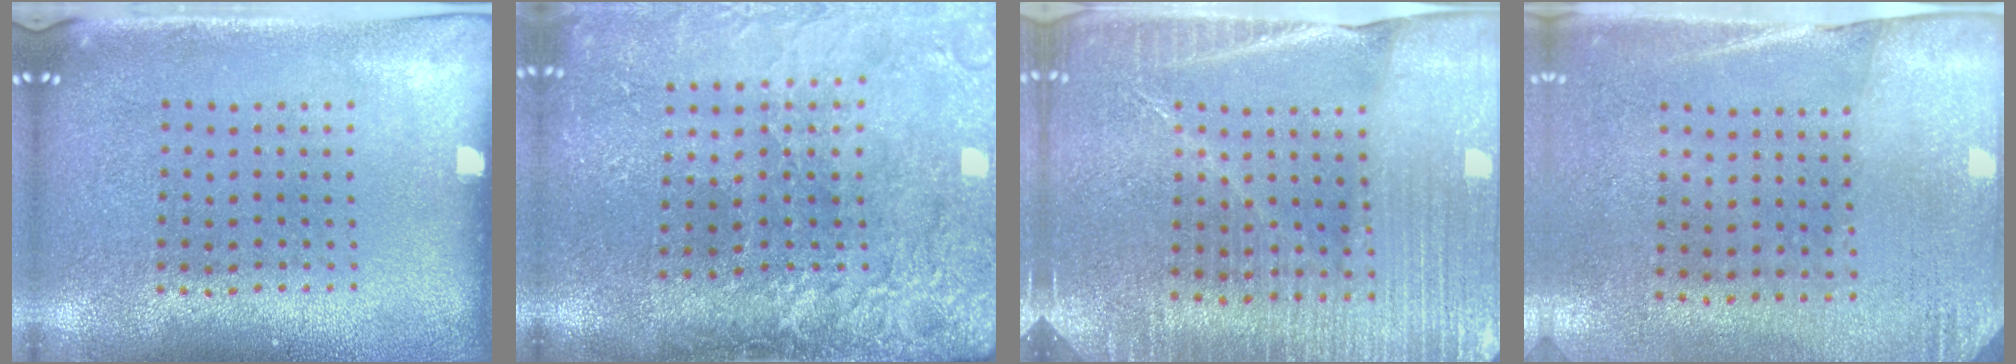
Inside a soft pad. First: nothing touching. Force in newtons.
{"total": 4.4, "press": 3.6, "slide": 2.5}
{"total": 4.3, "press": 4.0, "slide": 1.6}
{"total": 2.6, "press": 2.3, "slide": 1.4}